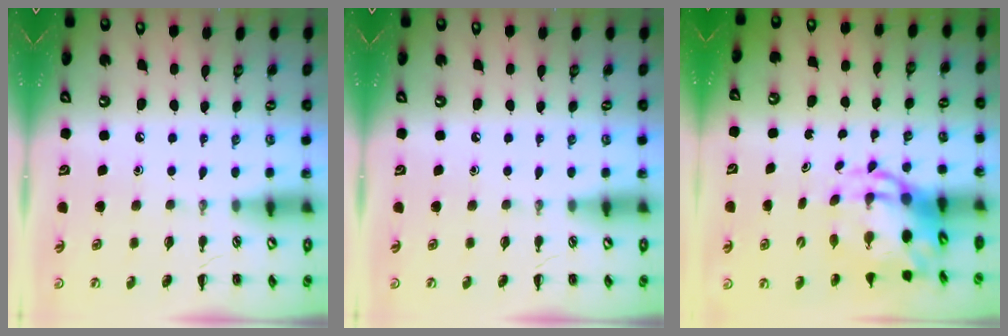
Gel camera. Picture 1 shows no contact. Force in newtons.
{"total": 0.0}
{"total": 7.1, "press": 6.8, "slide": 2.1}